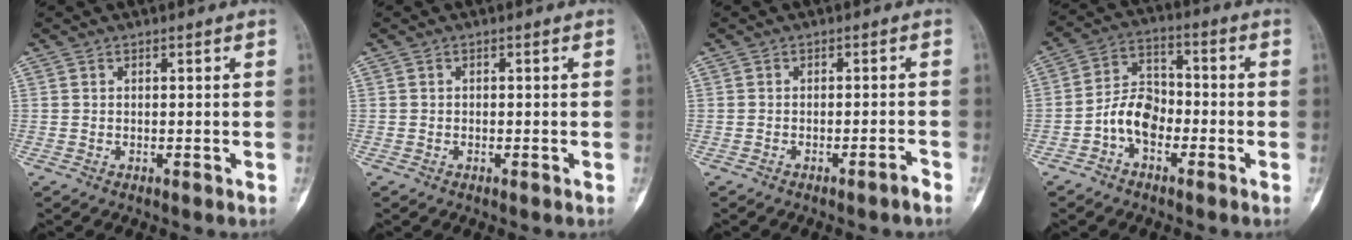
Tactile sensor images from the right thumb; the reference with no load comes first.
{"total": 0.0}
{"total": 1.7, "force": [-1.4, -0.1, 1.0], "torque": [-0.018, 0.013, -0.022]}
{"total": 8.0, "force": [-3.1, 5.2, 5.2], "torque": [-0.081, 0.035, -0.070]}